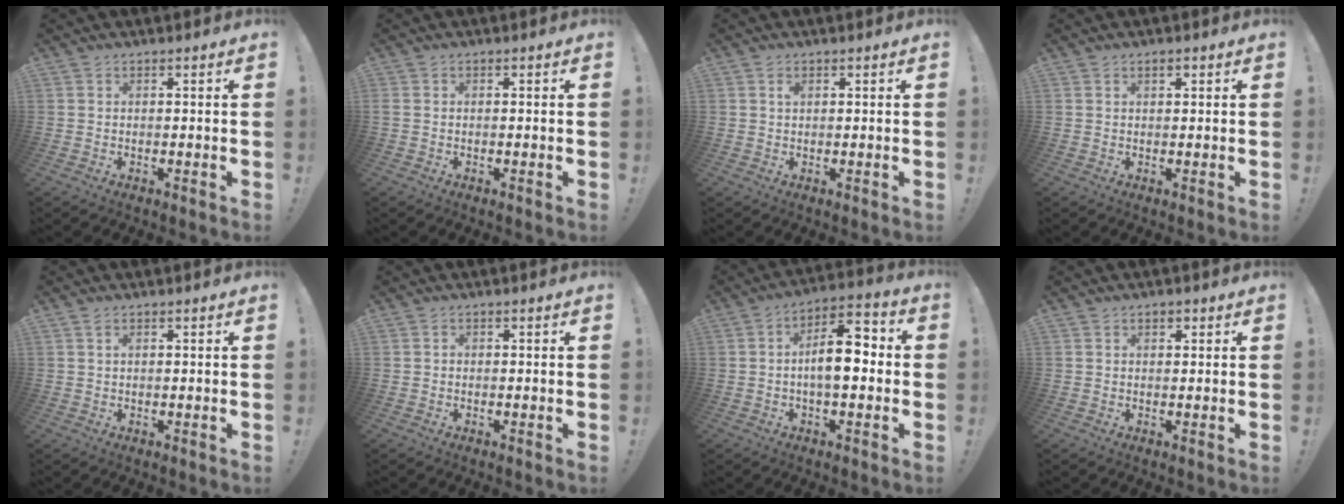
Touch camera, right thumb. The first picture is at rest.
{"total": 0.5, "force": [-0.2, 0.2, 0.4], "torque": [-0.009, 0.002, -0.003]}
{"total": 0.8, "force": [0.4, 0.5, 0.6], "torque": [-0.003, -0.004, 0.005]}
{"total": 1.2, "force": [0.7, 0.6, 0.8], "torque": [-0.013, -0.001, 0.011]}
{"total": 1.1, "force": [0.5, 0.5, 0.9], "torque": [-0.018, 0.001, 0.008]}
{"total": 0.6, "force": [-0.4, 0.4, 0.0], "torque": [-0.007, 0.005, -0.006]}
{"total": 11.3, "force": [-0.9, 5.3, 9.9], "torque": [-0.151, 0.010, -0.019]}
{"total": 1.4, "force": [0.8, 0.9, 0.7], "torque": [-0.011, 0.000, 0.014]}